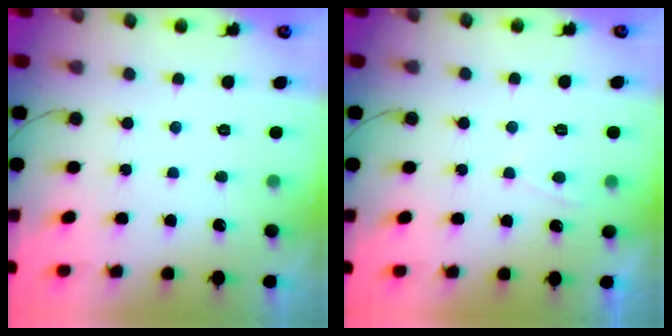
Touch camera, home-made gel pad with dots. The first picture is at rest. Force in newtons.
{"total": 2.7, "press": 2.7, "slide": 0.2}